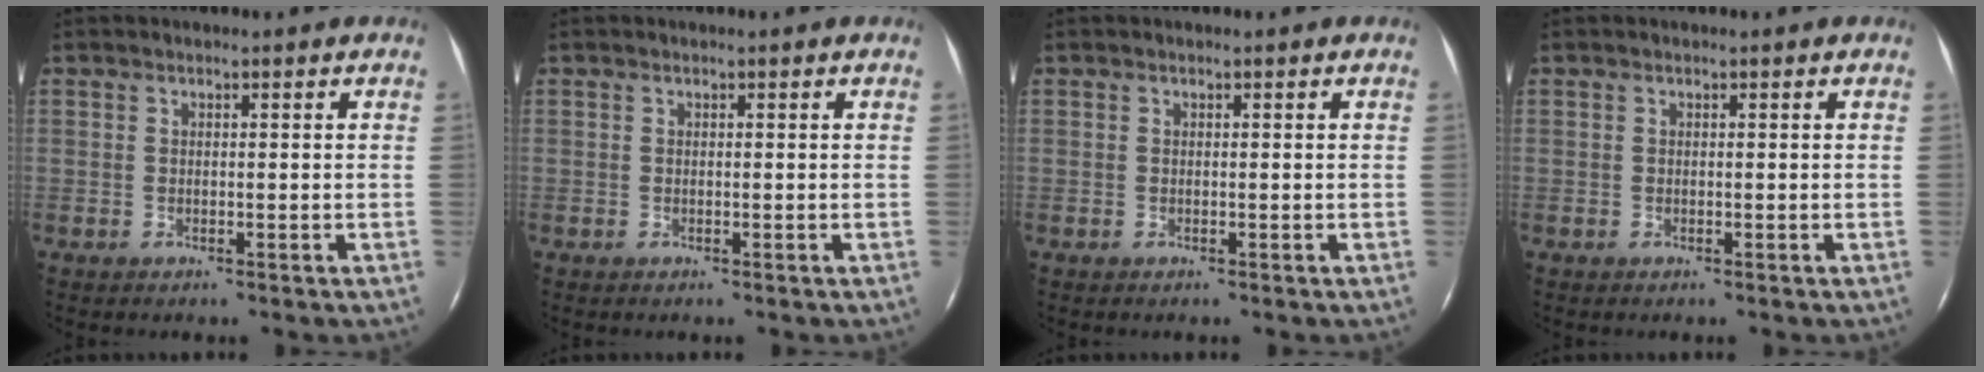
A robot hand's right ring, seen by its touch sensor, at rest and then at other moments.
{"total": 0.0}
{"total": 0.0}
{"total": 0.0}